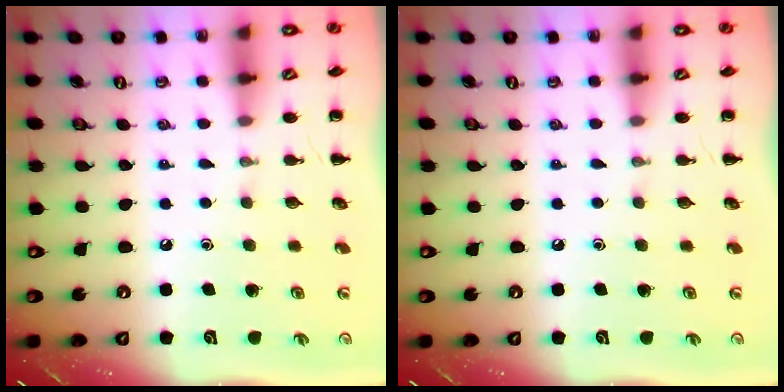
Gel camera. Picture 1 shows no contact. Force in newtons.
{"total": 0.0}